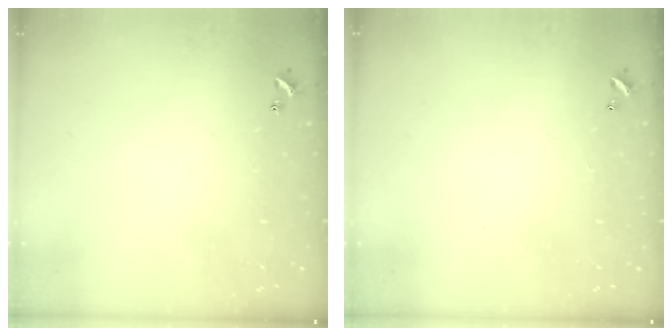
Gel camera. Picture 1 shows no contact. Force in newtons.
{"total": 2.8, "press": 2.8, "slide": 0.1}